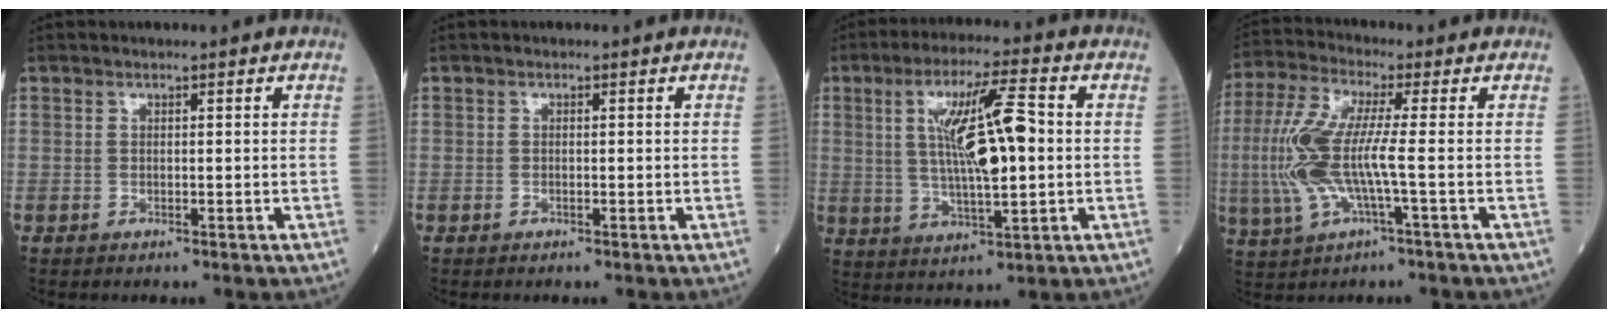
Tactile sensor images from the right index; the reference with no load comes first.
{"total": 0.0}
{"total": 12.6, "force": [1.4, 2.2, 12.3], "torque": [-0.227, 0.009, 0.027]}
{"total": 11.1, "force": [-1.2, 1.6, 10.9], "torque": [-0.258, 0.002, -0.028]}